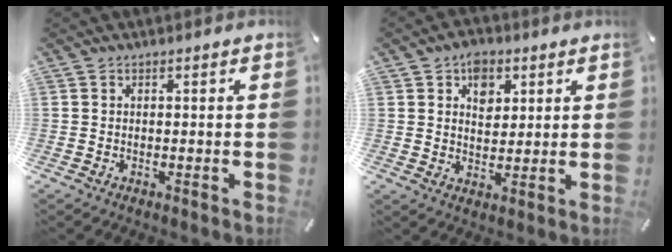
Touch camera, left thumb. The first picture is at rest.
{"total": 6.1, "force": [2.7, 4.6, 3.0], "torque": [-0.030, -0.006, 0.042]}